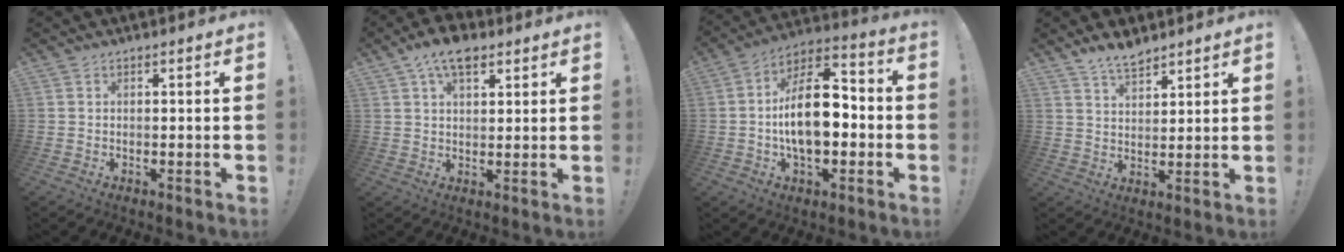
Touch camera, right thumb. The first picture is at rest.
{"total": 8.6, "force": [5.1, 4.4, 5.3], "torque": [-0.088, -0.014, 0.094]}
{"total": 17.4, "force": [-2.6, 9.3, 14.5], "torque": [-0.264, 0.018, -0.048]}
{"total": 6.4, "force": [5.3, 2.5, 2.5], "torque": [-0.047, -0.029, 0.098]}